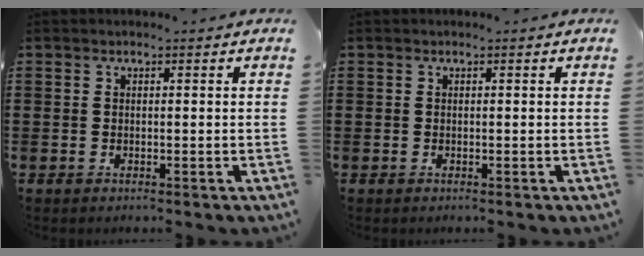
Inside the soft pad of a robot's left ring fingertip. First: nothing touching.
{"total": 0.0}